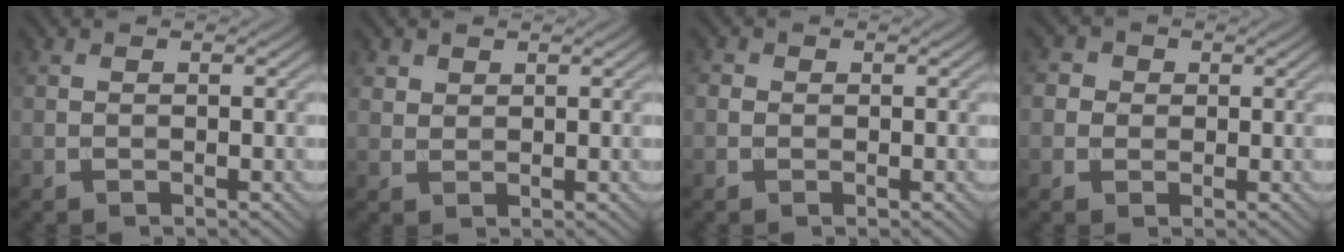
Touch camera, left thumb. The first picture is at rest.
{"total": 1.6, "force": [1.1, 1.0, 0.5], "torque": [-0.014, 0.000, 0.026]}
{"total": 0.9, "force": [-0.1, 0.9, 0.2], "torque": [-0.003, -0.002, -0.005]}
{"total": 2.6, "force": [0.5, 2.4, 0.7], "torque": [-0.019, -0.001, 0.001]}